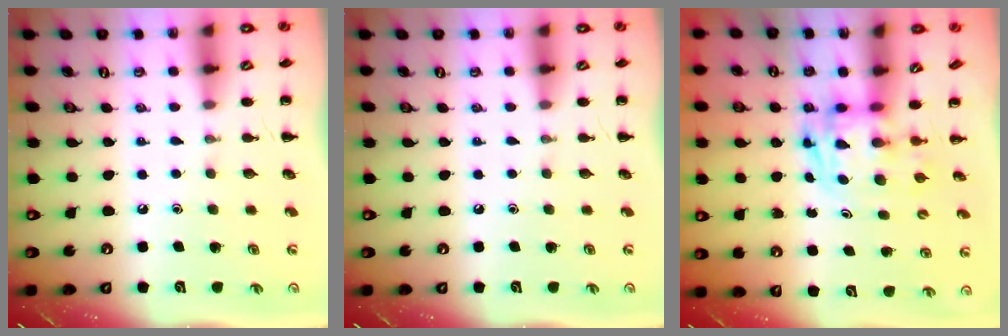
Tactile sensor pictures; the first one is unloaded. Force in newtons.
{"total": 0.0}
{"total": 2.7, "press": 2.6, "slide": 0.5}